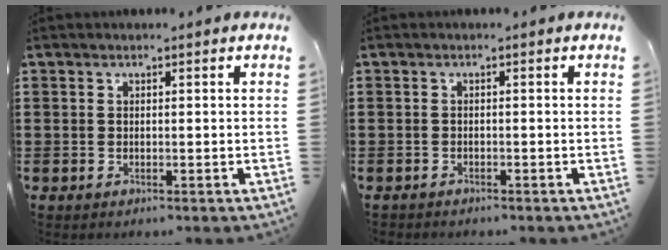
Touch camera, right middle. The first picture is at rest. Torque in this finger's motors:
{"motor_torque": [-0.19, 0.01, 0.03, 0.00]}